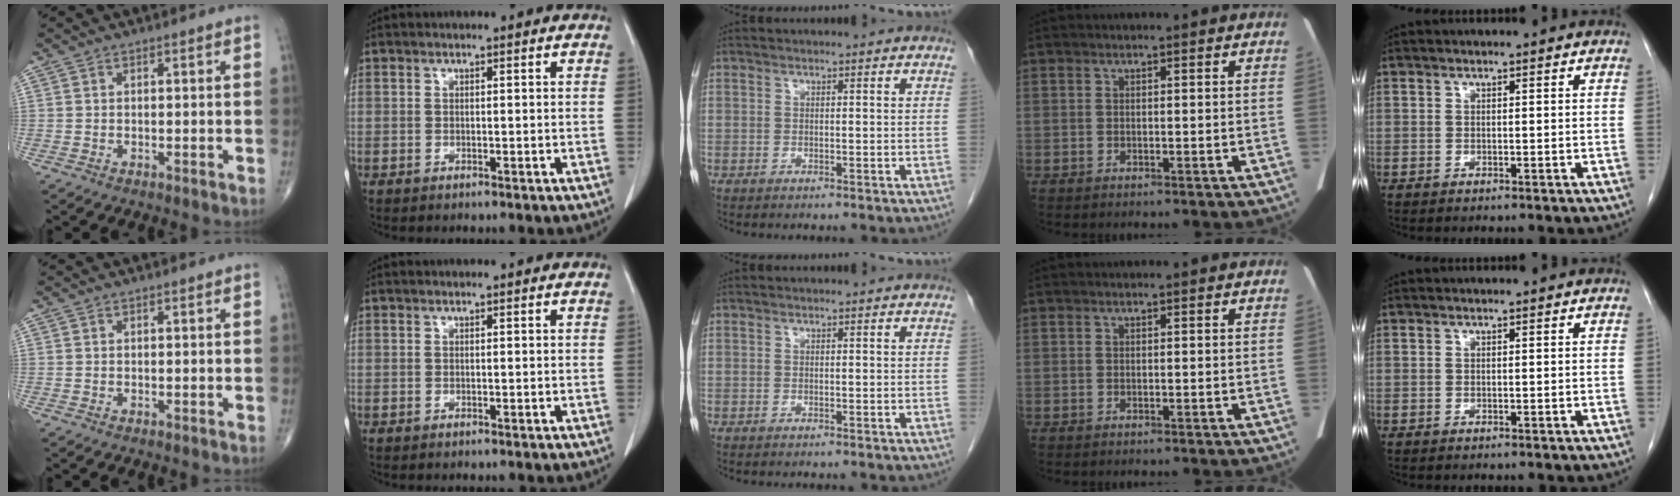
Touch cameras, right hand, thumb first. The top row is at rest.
{}